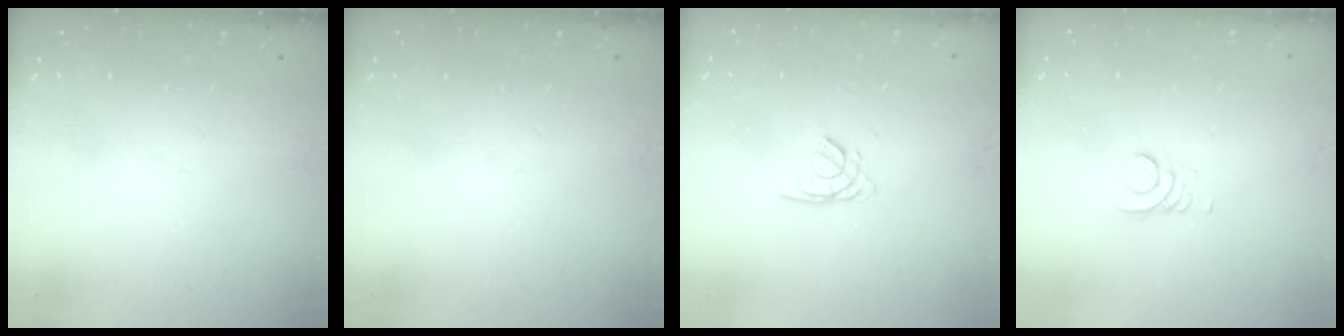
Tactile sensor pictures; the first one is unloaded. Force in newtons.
{"total": 0.0}
{"total": 1.6, "press": 1.6, "slide": 0.2}
{"total": 2.2, "press": 2.2, "slide": 0.3}